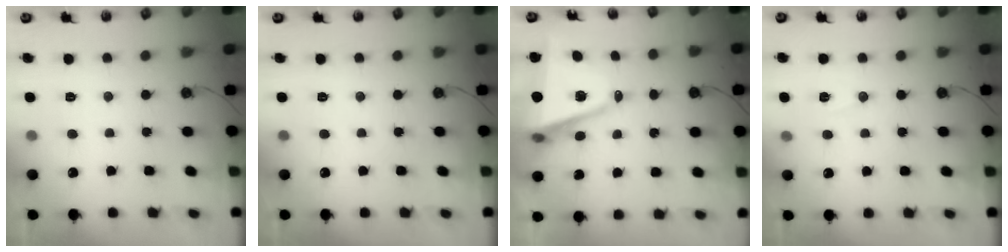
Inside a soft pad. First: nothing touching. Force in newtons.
{"total": 0.0}
{"total": 10.4, "press": 9.6, "slide": 3.9}
{"total": 7.2, "press": 5.7, "slide": 4.3}